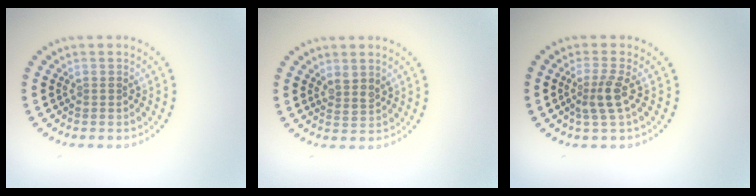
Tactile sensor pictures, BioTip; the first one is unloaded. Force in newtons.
{"total": 1.3, "press": 1.1, "slide": 0.8}
{"total": 2.3, "press": 1.8, "slide": 1.5}